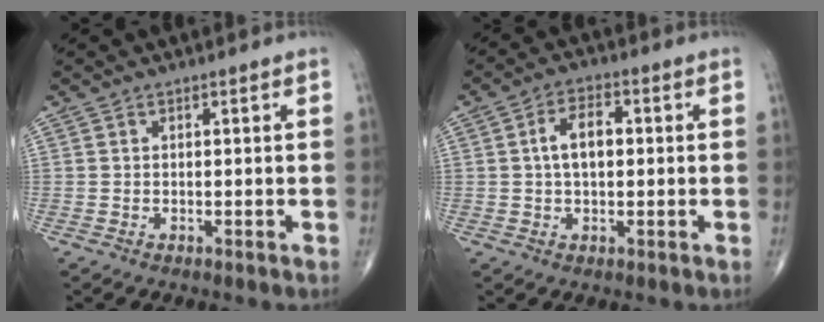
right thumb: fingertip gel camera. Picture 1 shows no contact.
{"total": 6.2, "force": [0.6, 3.5, 5.1], "torque": [-0.089, 0.015, 0.006]}